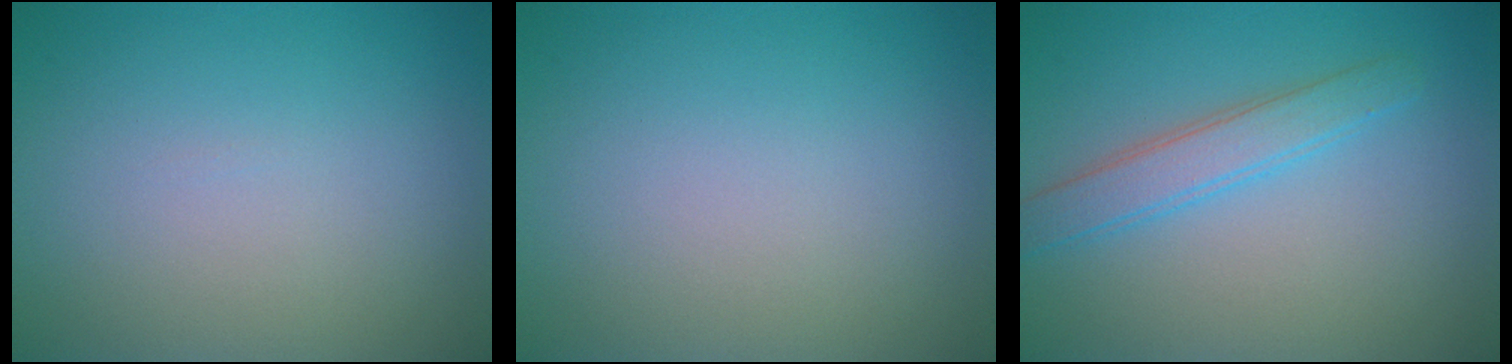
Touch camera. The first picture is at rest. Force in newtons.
{"total": 0.0}
{"total": 2.9, "press": 2.9, "slide": 0.1}